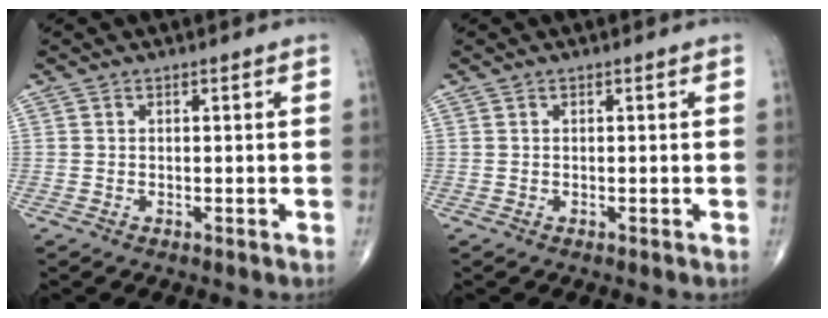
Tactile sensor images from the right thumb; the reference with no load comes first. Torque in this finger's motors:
{"motor_torque": [0.03, 0.00, -0.01, -0.01, 0.00]}